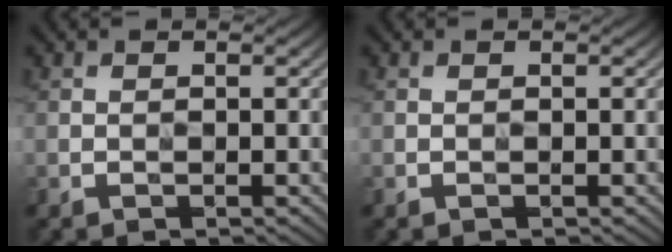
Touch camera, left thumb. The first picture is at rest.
{"total": 0.0}